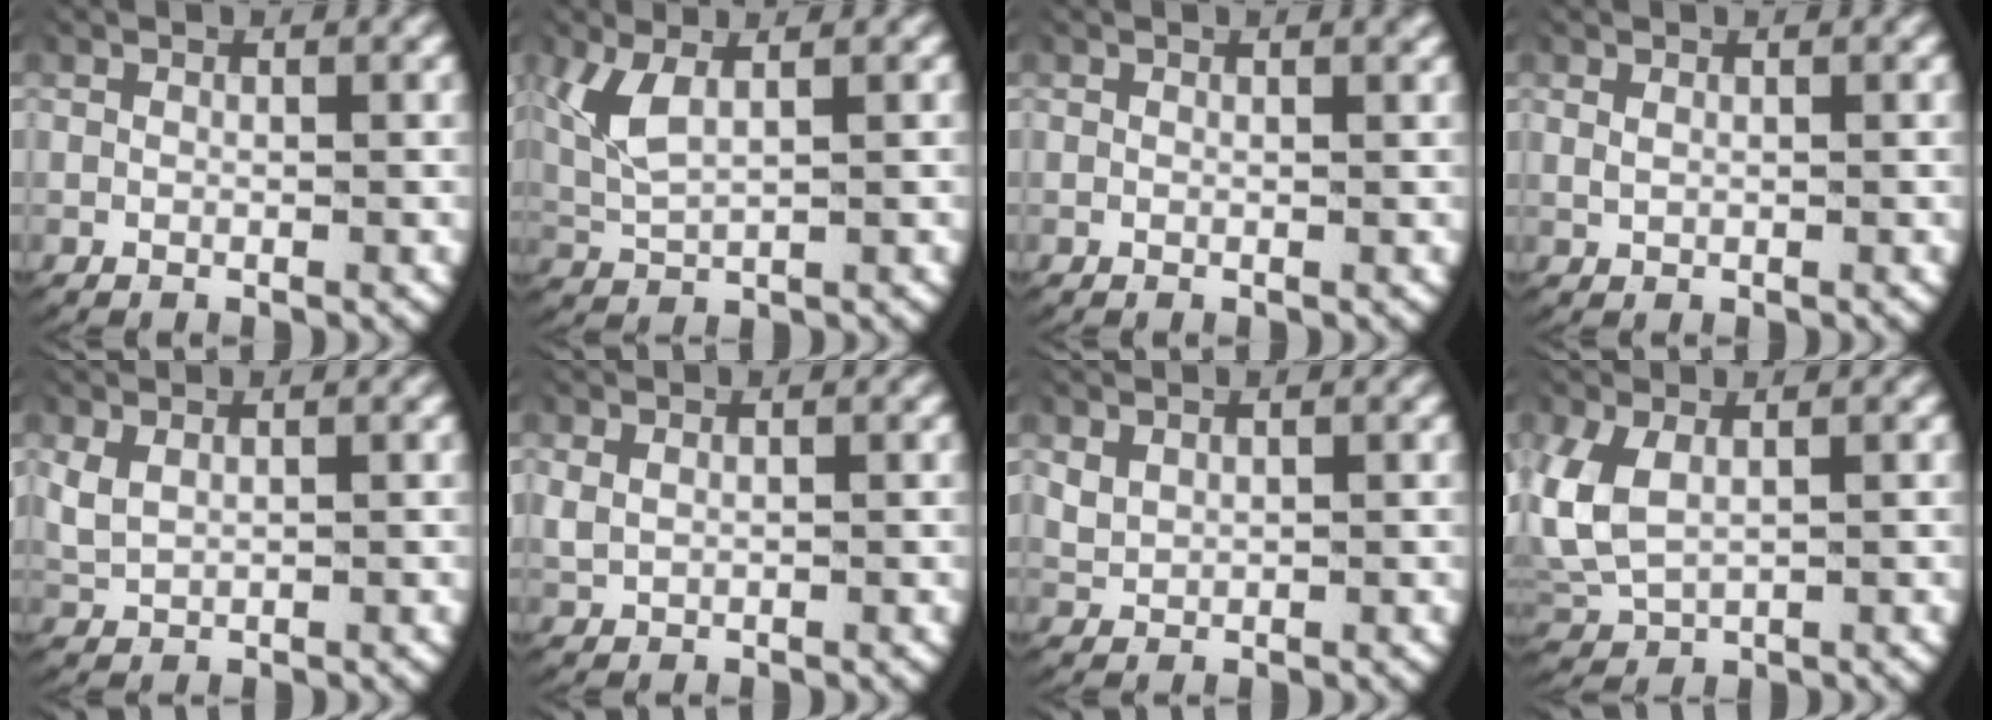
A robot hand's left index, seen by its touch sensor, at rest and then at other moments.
{"total": 3.9, "force": [1.2, 2.1, 3.0], "torque": [-0.089, -0.002, 0.031]}
{"total": 0.6, "force": [0.5, 0.0, 0.4], "torque": [-0.002, 0.001, 0.006]}
{"total": 0.5, "force": [0.4, 0.1, 0.3], "torque": [-0.017, -0.004, 0.016]}
{"total": 2.8, "force": [0.7, 2.3, 1.5], "torque": [-0.049, -0.007, 0.023]}
{"total": 1.6, "force": [0.6, 1.3, 0.7], "torque": [-0.026, -0.003, 0.019]}
{"total": 1.8, "force": [0.8, 1.5, 0.7], "torque": [-0.027, -0.006, 0.026]}
{"total": 5.4, "force": [0.8, 4.2, 3.3], "torque": [-0.102, -0.013, 0.028]}